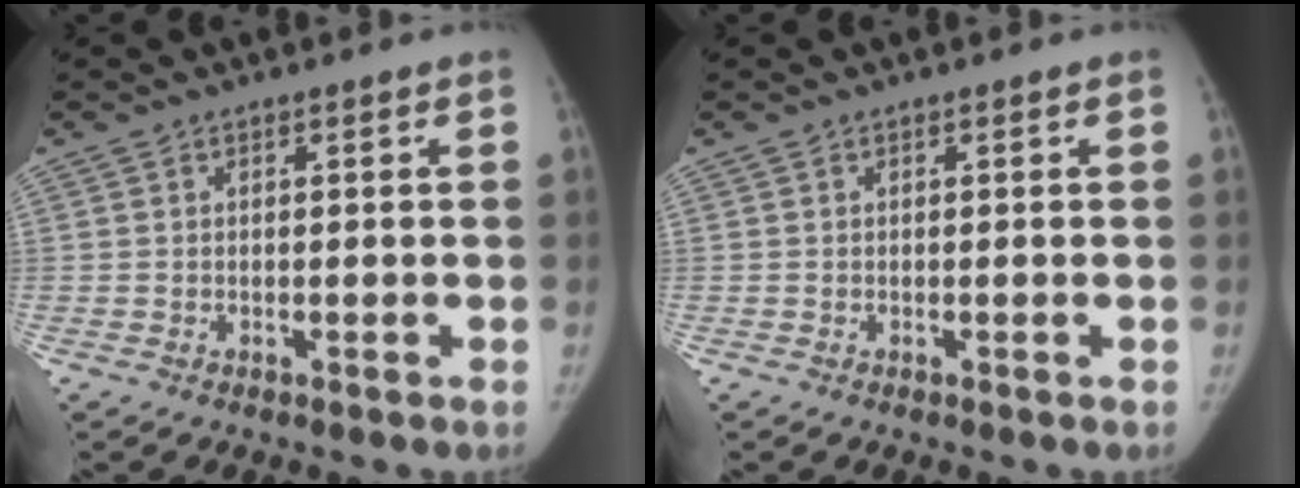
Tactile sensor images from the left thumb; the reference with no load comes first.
{"total": 0.0}